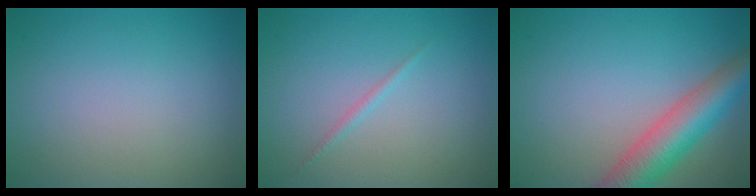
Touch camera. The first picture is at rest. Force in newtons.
{"total": 0.7, "press": 0.7, "slide": 0.1}
{"total": 6.5, "press": 6.5, "slide": 0.5}